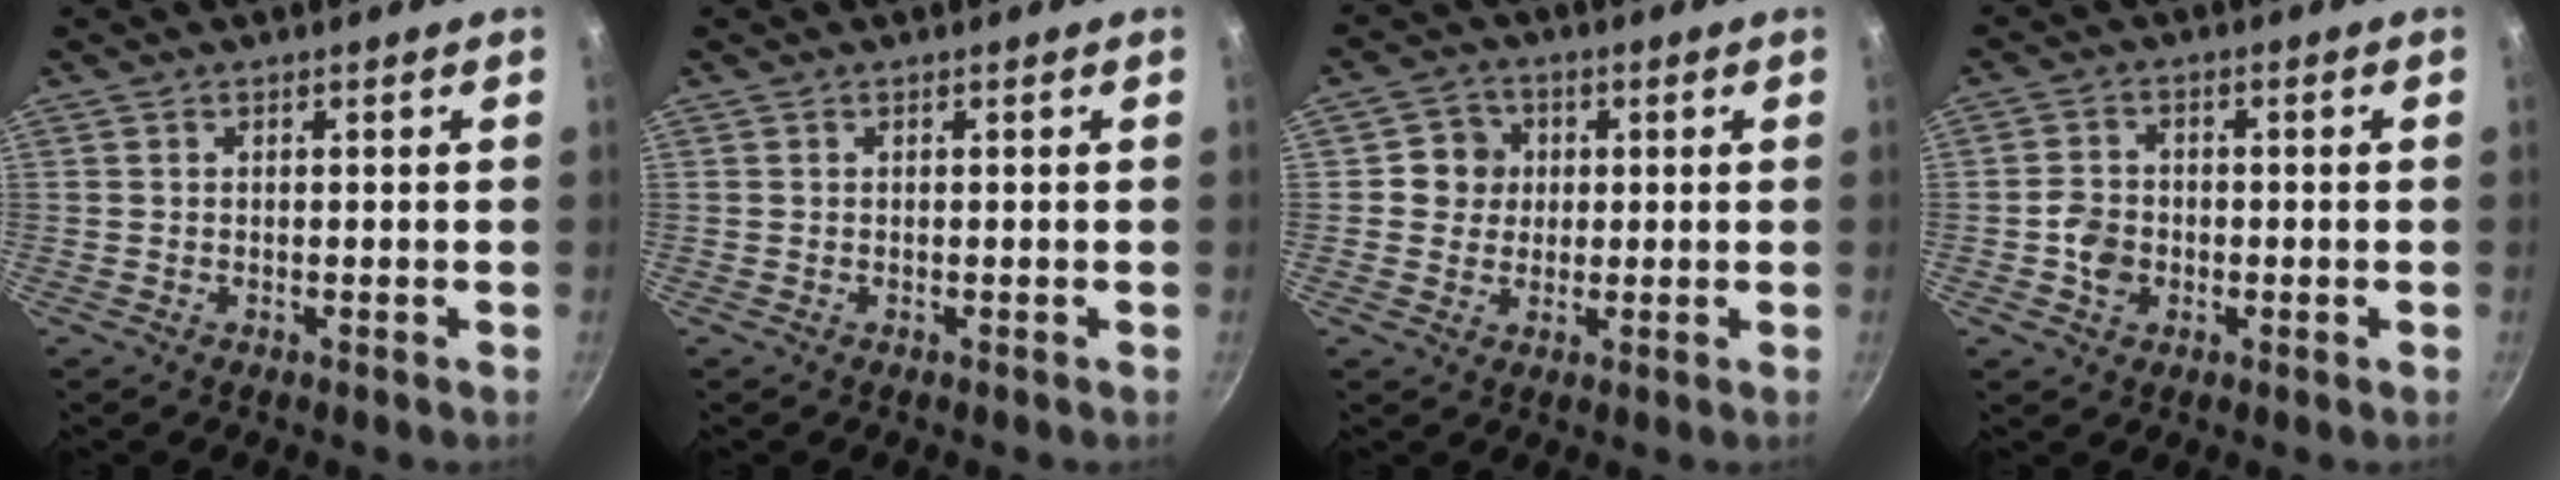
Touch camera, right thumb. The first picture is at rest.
{"total": 0.0}
{"total": 5.6, "force": [0.9, 5.3, 1.5], "torque": [0.013, 0.004, 0.004]}
{"total": 4.9, "force": [-1.2, 3.9, 2.7], "torque": [-0.039, 0.016, -0.028]}